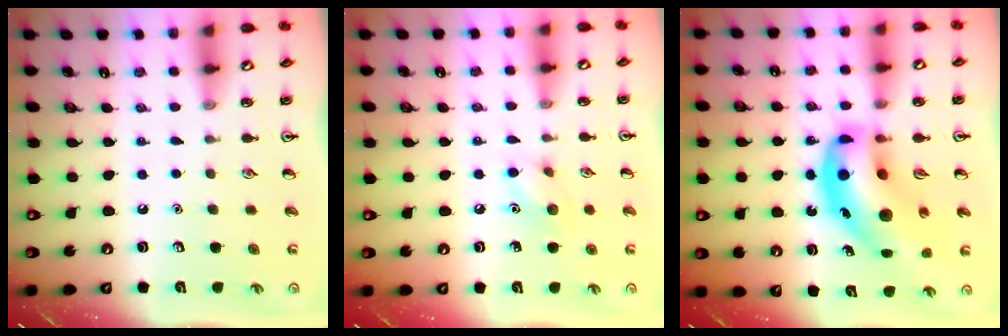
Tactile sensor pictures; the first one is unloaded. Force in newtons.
{"total": 6.8, "press": 6.7, "slide": 1.4}
{"total": 18.9, "press": 18.2, "slide": 5.2}